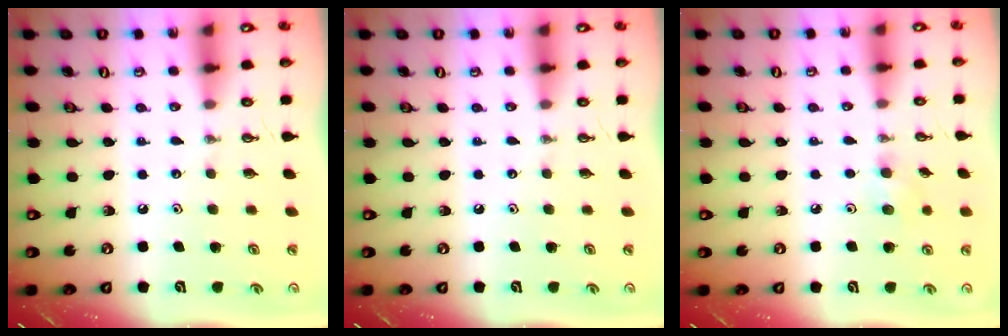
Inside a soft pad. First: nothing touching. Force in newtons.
{"total": 0.0}
{"total": 5.2, "press": 5.0, "slide": 1.2}